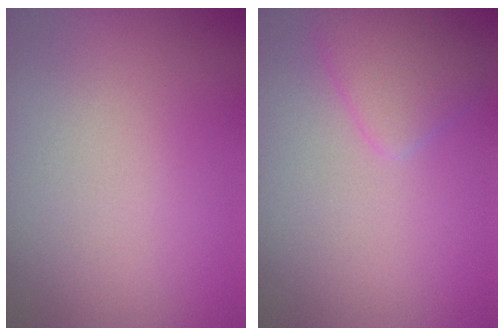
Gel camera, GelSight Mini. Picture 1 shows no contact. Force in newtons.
{"total": 2.3, "press": 2.3, "slide": 0.1}